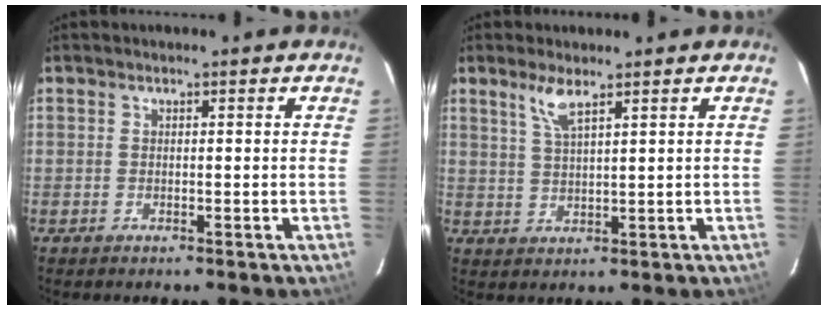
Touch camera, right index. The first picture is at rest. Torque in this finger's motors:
{"motor_torque": [0.08, 0.08, 0.07, 0.05]}